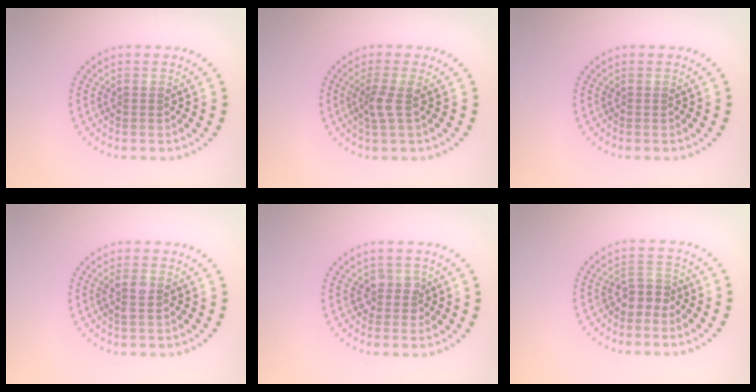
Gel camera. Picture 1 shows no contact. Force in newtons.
{"total": 2.0, "press": 1.5, "slide": 1.3}
{"total": 0.0}
{"total": 1.5, "press": 1.4, "slide": 0.5}
{"total": 1.6, "press": 1.5, "slide": 0.7}
{"total": 1.9, "press": 1.6, "slide": 1.0}